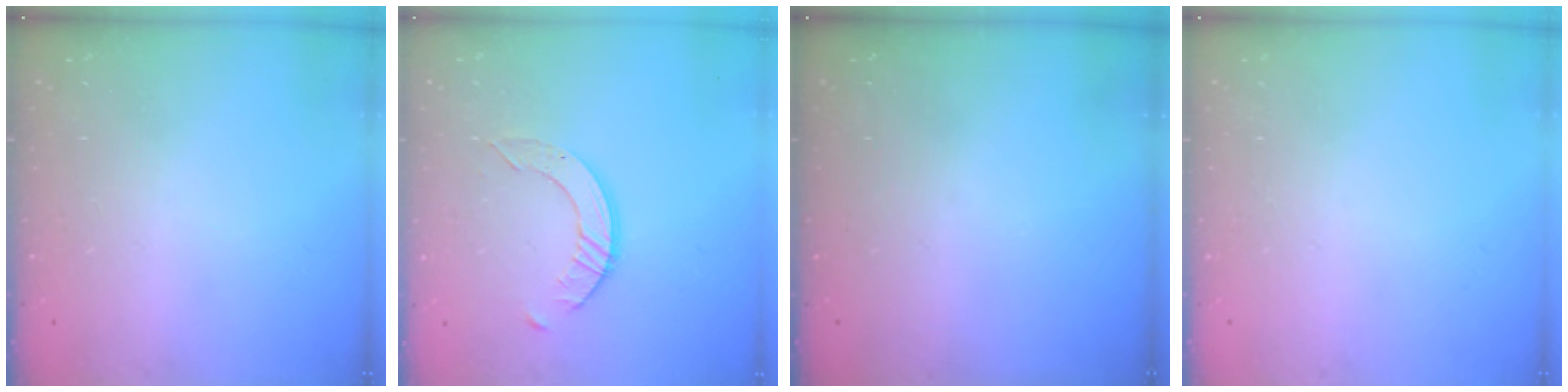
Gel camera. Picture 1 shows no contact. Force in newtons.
{"total": 5.0, "press": 5.0, "slide": 0.4}
{"total": 0.0}
{"total": 0.0}